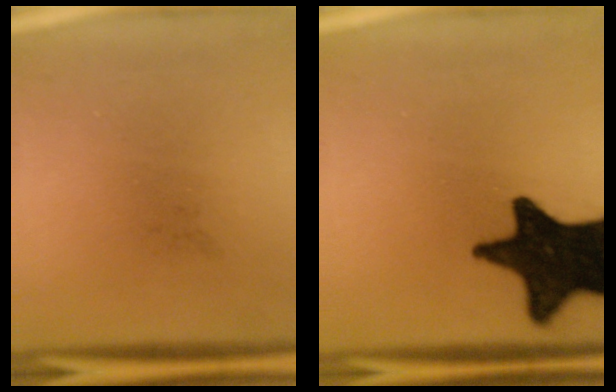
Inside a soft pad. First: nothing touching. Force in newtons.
{"total": 17.8}